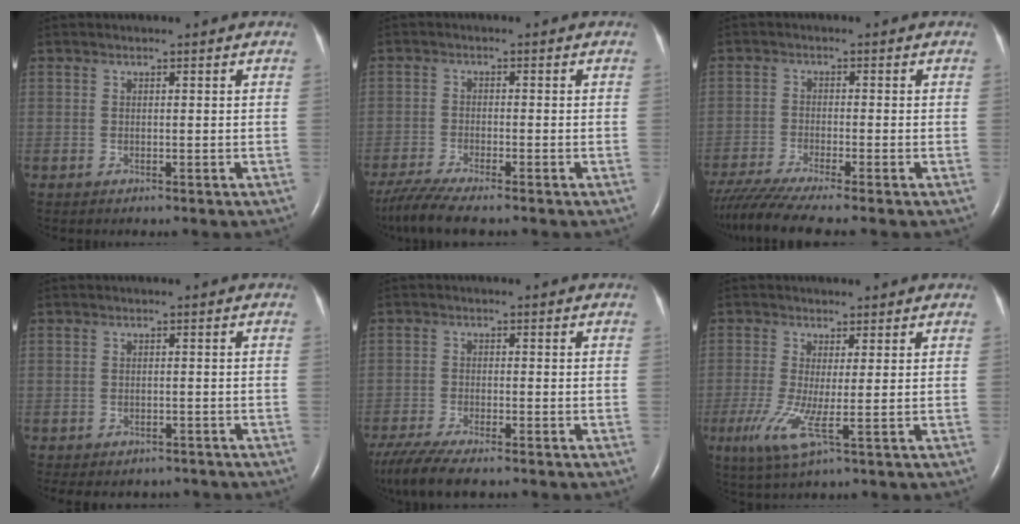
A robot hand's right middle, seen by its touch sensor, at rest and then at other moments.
{"total": 6.4, "force": [-5.3, 0.2, 3.5], "torque": [-0.069, -0.021, -0.096]}
{"total": 8.8, "force": [-7.5, -0.9, 4.4], "torque": [-0.075, -0.026, -0.127]}
{"total": 6.9, "force": [-5.9, 3.2, 1.7], "torque": [-0.025, 0.003, -0.067]}
{"total": 8.9, "force": [-7.2, 1.3, 5.0], "torque": [-0.094, -0.022, -0.123]}
{"total": 5.6, "force": [-1.4, 0.1, 5.4], "torque": [-0.122, -0.021, -0.024]}